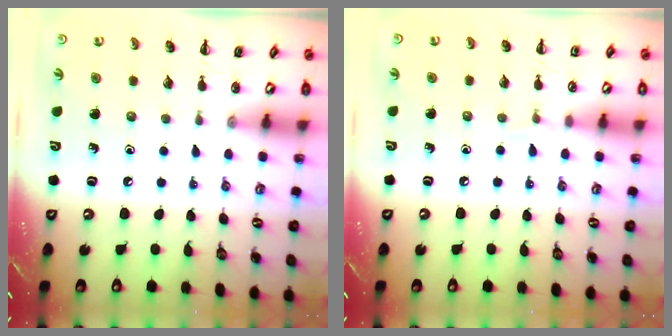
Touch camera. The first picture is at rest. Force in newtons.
{"total": 4.0, "press": 3.7, "slide": 1.3}